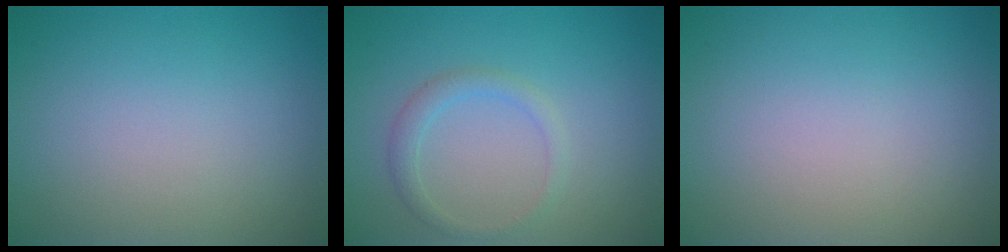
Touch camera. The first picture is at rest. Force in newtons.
{"total": 1.7, "press": 1.7, "slide": 0.1}
{"total": 0.0}